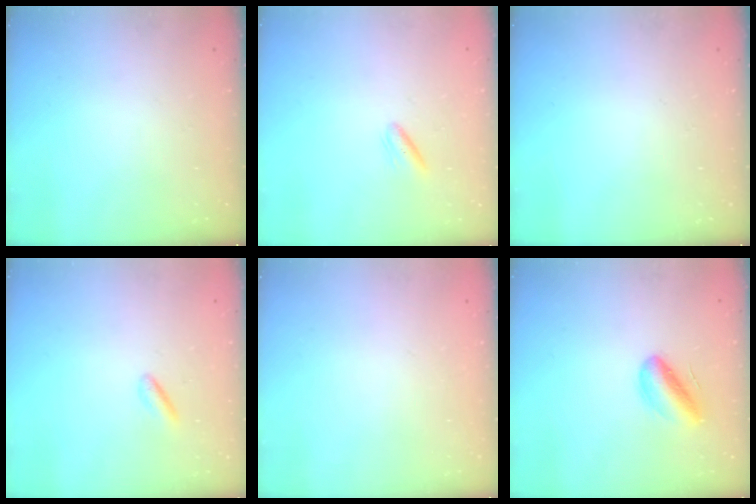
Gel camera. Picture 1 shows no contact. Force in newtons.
{"total": 2.9, "press": 2.7, "slide": 1.1}
{"total": 0.0}
{"total": 1.0, "press": 0.8, "slide": 0.6}
{"total": 2.1, "press": 2.1, "slide": 0.1}
{"total": 8.1, "press": 7.8, "slide": 2.4}